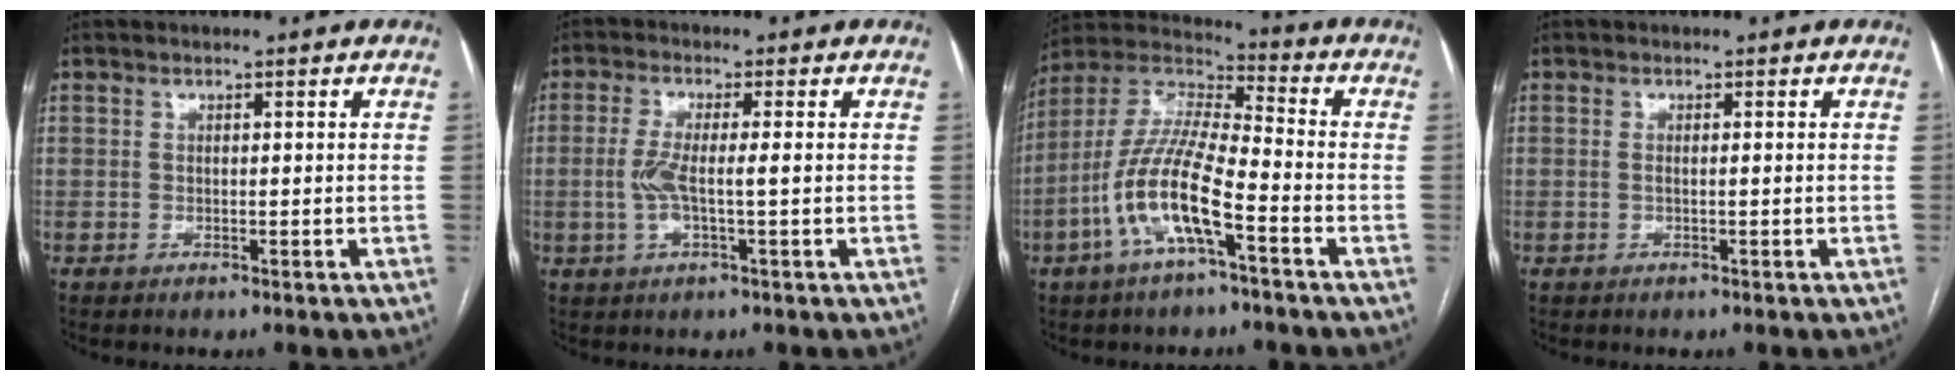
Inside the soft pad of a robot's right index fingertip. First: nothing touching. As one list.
[{"total": 4.5, "force": [-0.5, 0.6, 4.5], "torque": [-0.101, 0.000, -0.011]}, {"total": 13.6, "force": [-5.3, 2.8, 12.2], "torque": [-0.260, 0.006, -0.103]}, {"total": 0.7, "force": [-0.3, 0.1, 0.7], "torque": [-0.015, 0.001, -0.003]}]